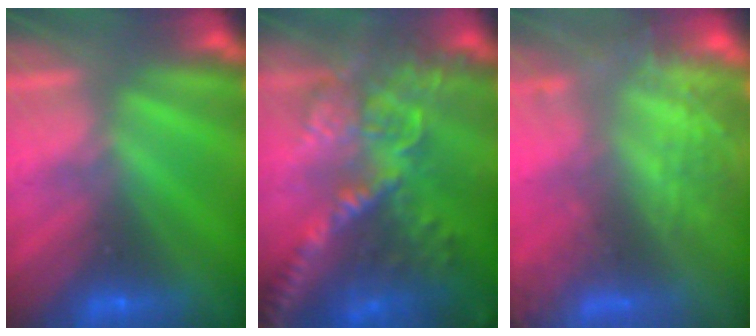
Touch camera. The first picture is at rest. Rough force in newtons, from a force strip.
{"total": 8.3}
{"total": 6.0}